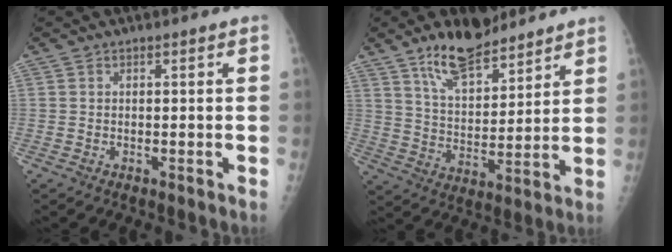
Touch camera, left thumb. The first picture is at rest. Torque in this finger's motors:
{"motor_torque": [0.22, 0.19, 0.23, -0.04, 0.11]}